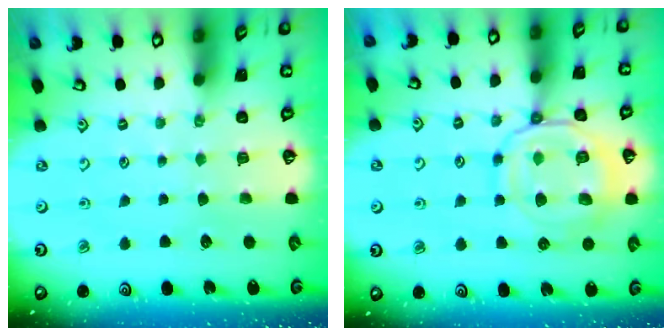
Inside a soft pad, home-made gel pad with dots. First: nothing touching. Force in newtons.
{"total": 14.1, "press": 14.0, "slide": 1.5}